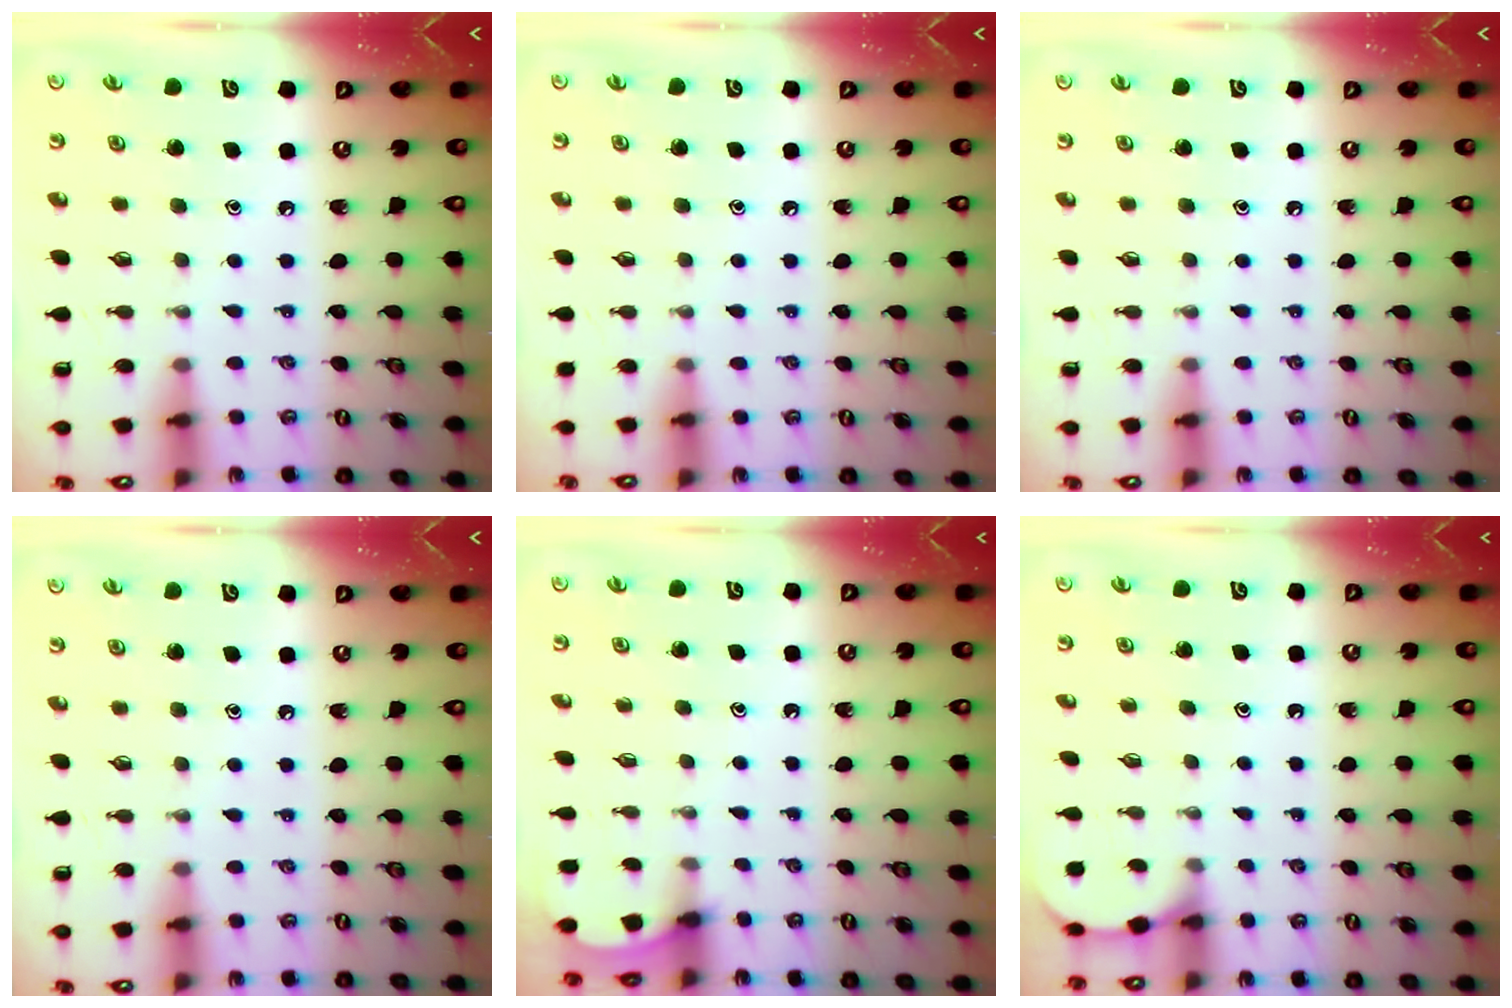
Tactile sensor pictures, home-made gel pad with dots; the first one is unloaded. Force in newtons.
{"total": 3.5, "press": 3.5, "slide": 0.6}
{"total": 0.0}
{"total": 0.0}
{"total": 1.9, "press": 1.9, "slide": 0.2}
{"total": 1.8, "press": 1.8, "slide": 0.2}